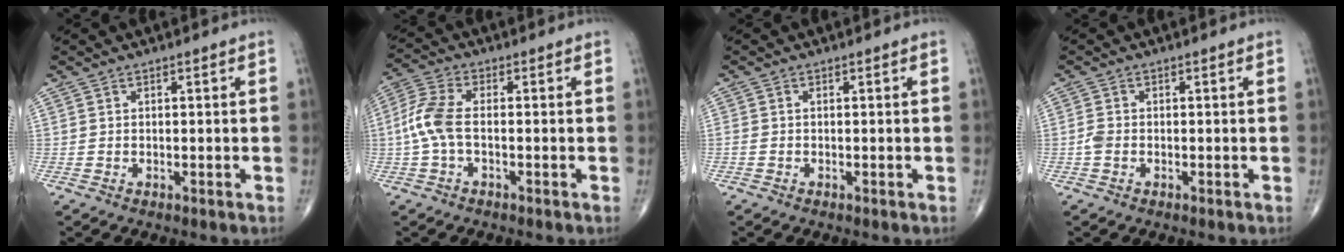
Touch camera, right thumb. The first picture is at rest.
{"total": 6.7, "force": [-0.9, 3.1, 5.9], "torque": [-0.150, 0.017, -0.025]}
{"total": 0.8, "force": [-0.2, 0.5, 0.6], "torque": [-0.015, 0.000, -0.006]}
{"total": 1.6, "force": [-0.5, 1.0, 1.1], "torque": [-0.028, 0.003, -0.011]}